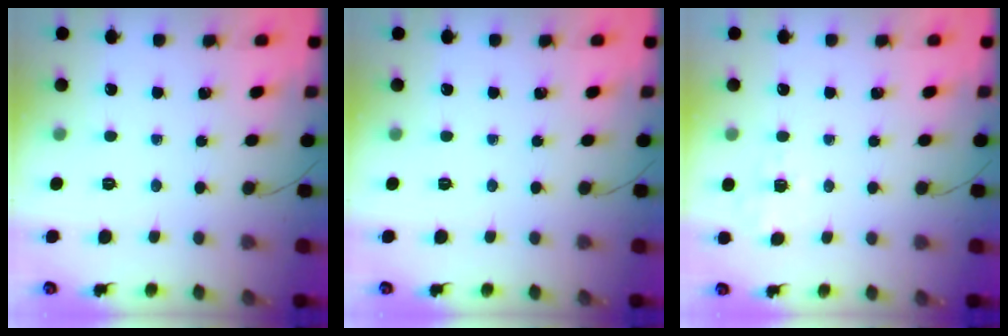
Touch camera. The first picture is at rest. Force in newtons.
{"total": 0.0}
{"total": 1.9, "press": 0.8, "slide": 1.7}